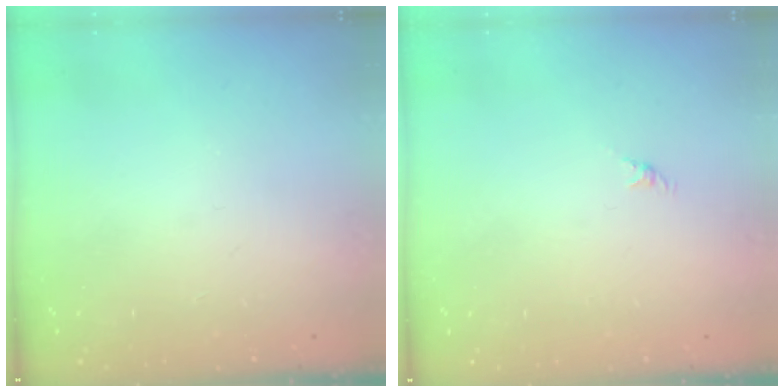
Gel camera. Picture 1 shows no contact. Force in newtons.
{"total": 0.0}